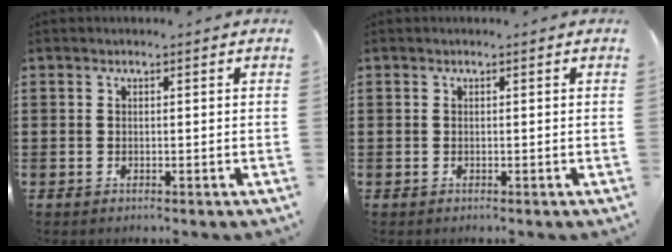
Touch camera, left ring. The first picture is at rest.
{"total": 0.0}